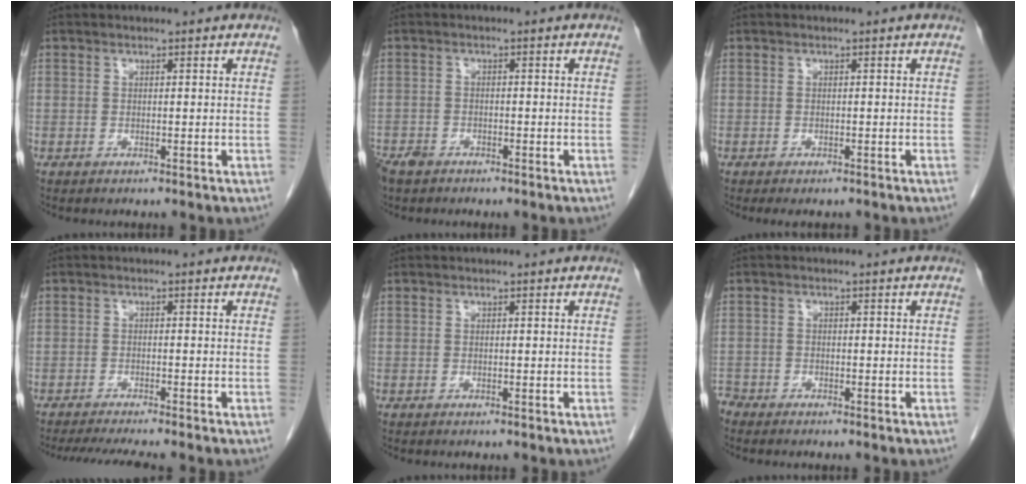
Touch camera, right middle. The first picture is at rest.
{"total": 3.3, "force": [-2.7, 1.6, 1.1], "torque": [-0.024, -0.001, -0.044]}
{"total": 1.9, "force": [-1.6, 0.7, 0.8], "torque": [-0.007, -0.004, -0.019]}
{"total": 6.6, "force": [-5.8, -0.4, 3.2], "torque": [-0.042, -0.015, -0.093]}
{"total": 0.0}
{"total": 1.8, "force": [-1.7, 0.4, -0.1], "torque": [0.000, -0.004, -0.031]}